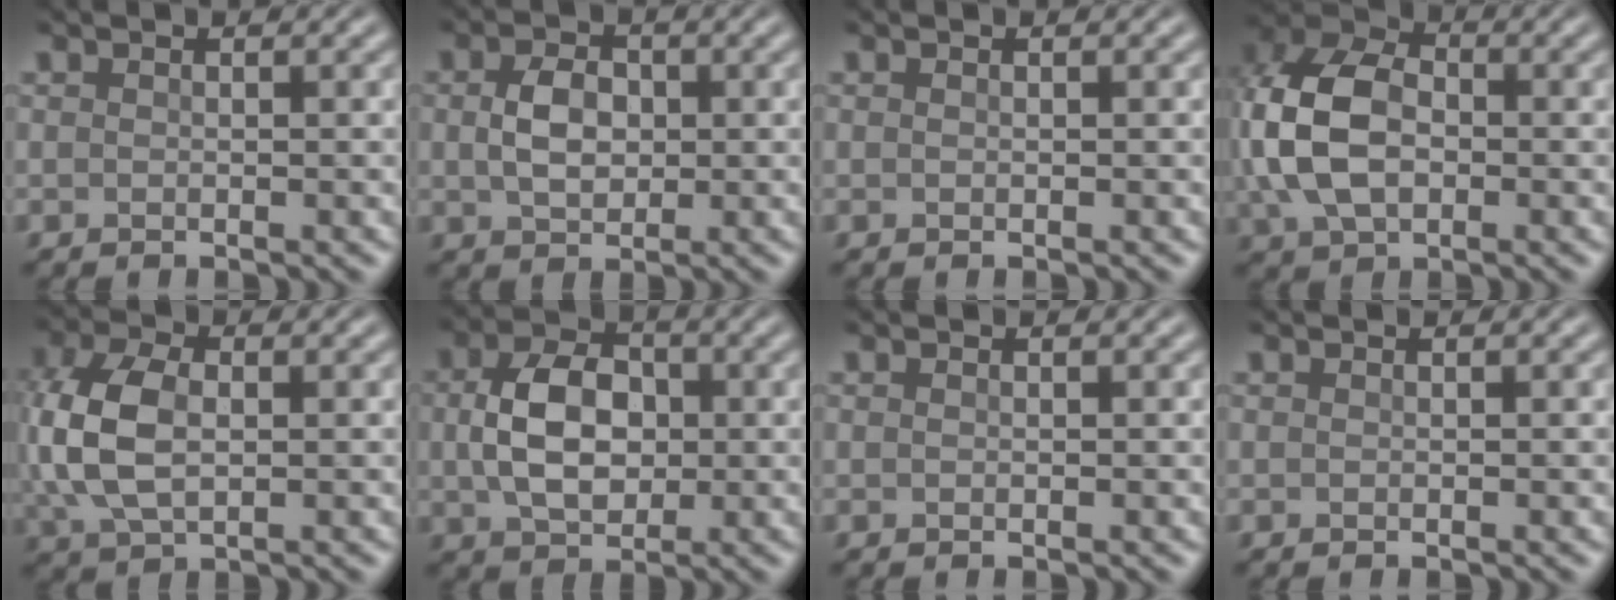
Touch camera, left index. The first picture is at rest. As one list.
[{"total": 3.6, "force": [0.2, 2.5, 2.5], "torque": [-0.054, 0.002, 0.002]}, {"total": 0.0}, {"total": 9.5, "force": [0.1, 6.6, 6.9], "torque": [-0.169, 0.009, -0.008]}, {"total": 7.2, "force": [0.4, 4.6, 5.6], "torque": [-0.140, 0.003, 0.004]}, {"total": 6.3, "force": [0.3, 4.4, 4.5], "torque": [-0.091, 0.003, 0.003]}, {"total": 0.0}, {"total": 0.0}]